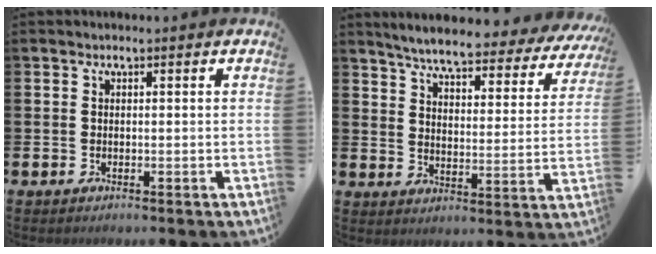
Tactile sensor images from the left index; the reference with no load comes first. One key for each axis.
{"total": 5.8, "fx": 5.3, "fy": 0.6, "fz": 2.3, "tx": -0.065, "ty": -0.041, "tz": 0.084}